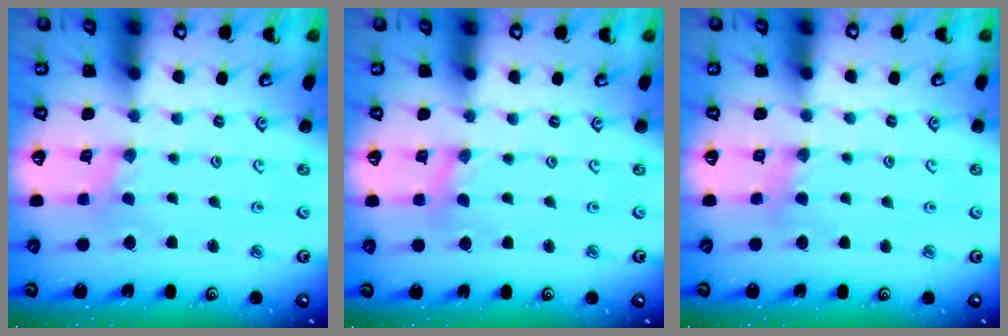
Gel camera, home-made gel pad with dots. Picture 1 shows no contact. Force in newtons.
{"total": 0.6, "press": 0.5, "slide": 0.1}
{"total": 2.9, "press": 2.8, "slide": 0.5}